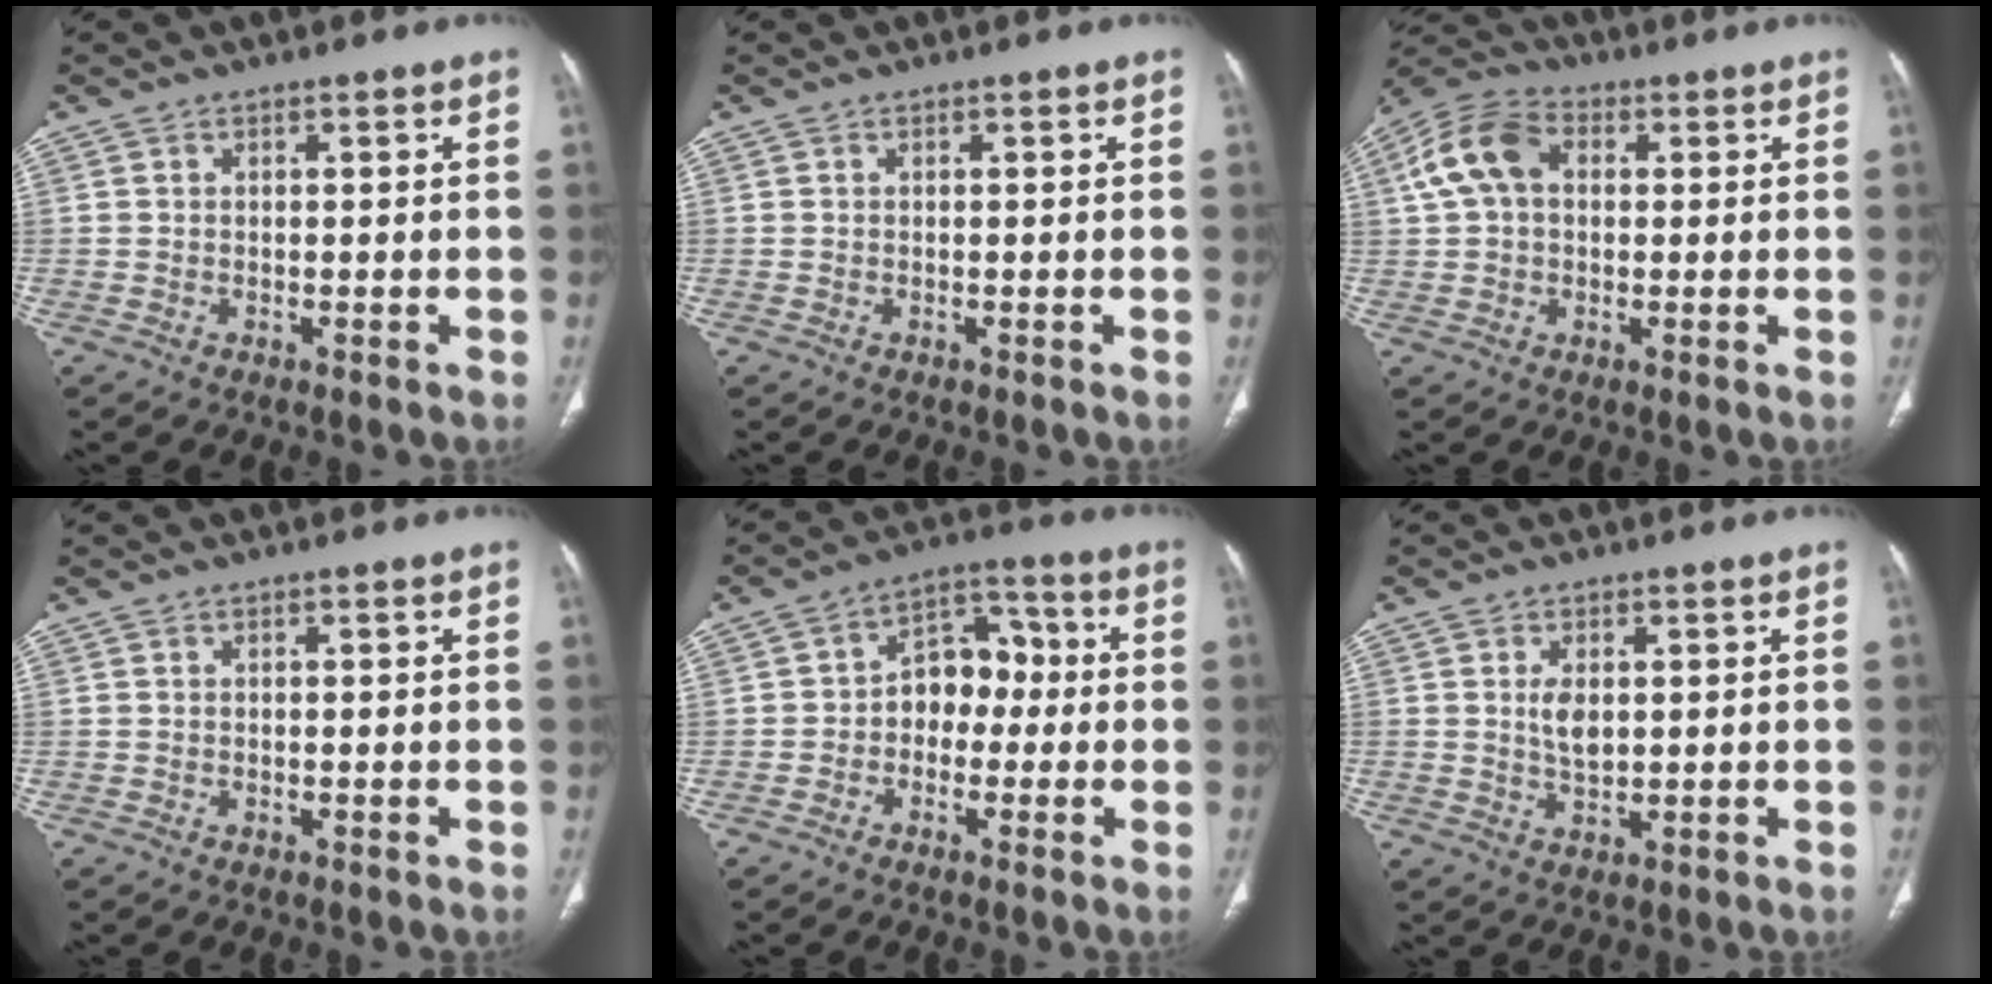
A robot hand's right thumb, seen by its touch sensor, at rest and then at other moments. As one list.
[{"total": 0.0}, {"total": 10.2, "force": [2.0, 7.2, 7.0], "torque": [-0.136, 0.027, 0.029]}, {"total": 0.0}, {"total": 8.7, "force": [-0.7, 6.4, 5.8], "torque": [-0.049, 0.039, -0.025]}, {"total": 4.1, "force": [0.8, 2.4, 3.2], "torque": [-0.055, -0.008, 0.018]}]